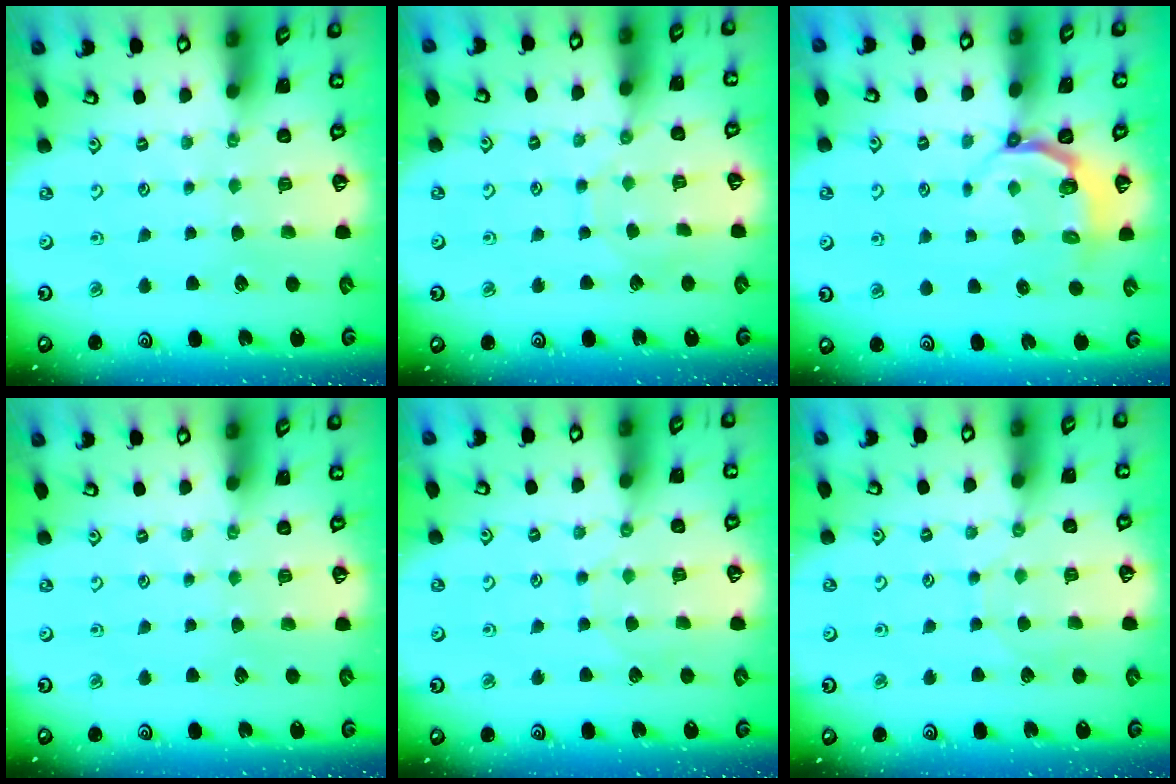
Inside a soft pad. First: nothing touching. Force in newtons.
{"total": 4.8, "press": 4.8, "slide": 0.4}
{"total": 4.4, "press": 3.5, "slide": 2.7}
{"total": 0.0}
{"total": 2.8, "press": 2.8, "slide": 0.3}
{"total": 2.8, "press": 2.8, "slide": 0.3}